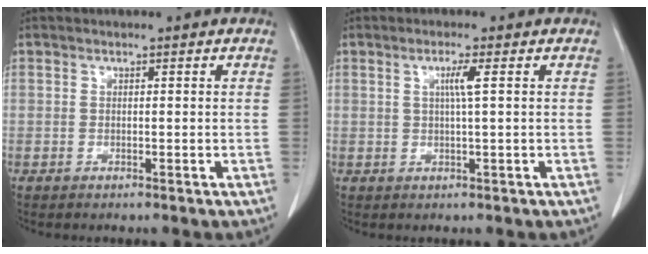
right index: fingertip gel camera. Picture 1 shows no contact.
{"total": 2.4, "force": [0.6, -0.6, 2.2], "torque": [-0.044, -0.001, 0.011]}